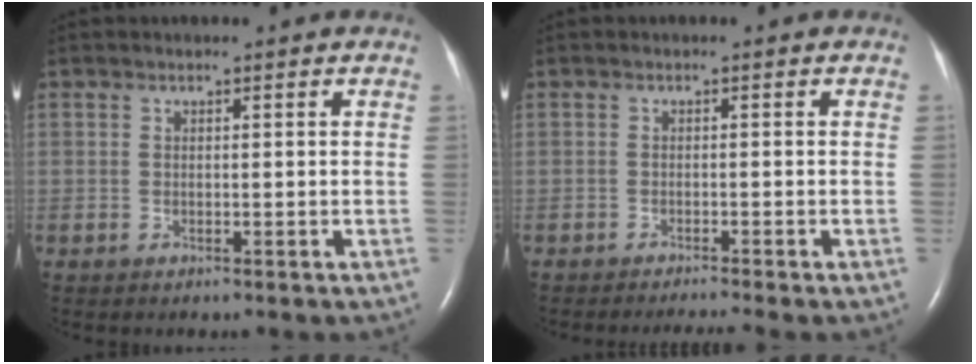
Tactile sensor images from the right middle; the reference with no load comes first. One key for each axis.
{"total": 2.8, "fx": -2.4, "fy": -1.2, "fz": 0.8, "tx": -0.012, "ty": -0.007, "tz": -0.038}